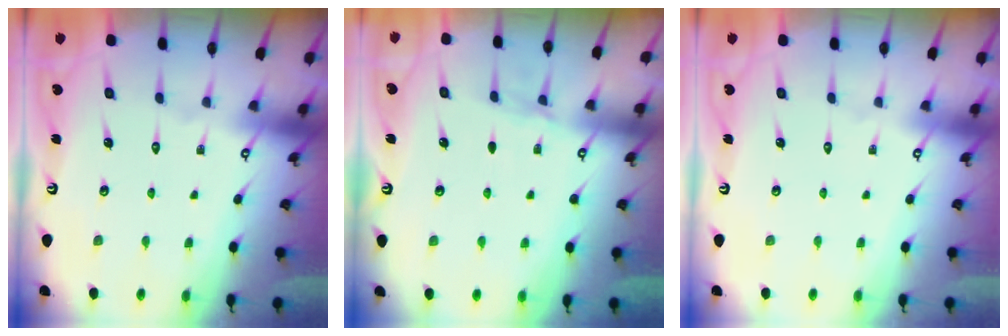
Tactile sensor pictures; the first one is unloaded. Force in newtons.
{"total": 3.7, "press": 3.5, "slide": 1.2}
{"total": 0.0}